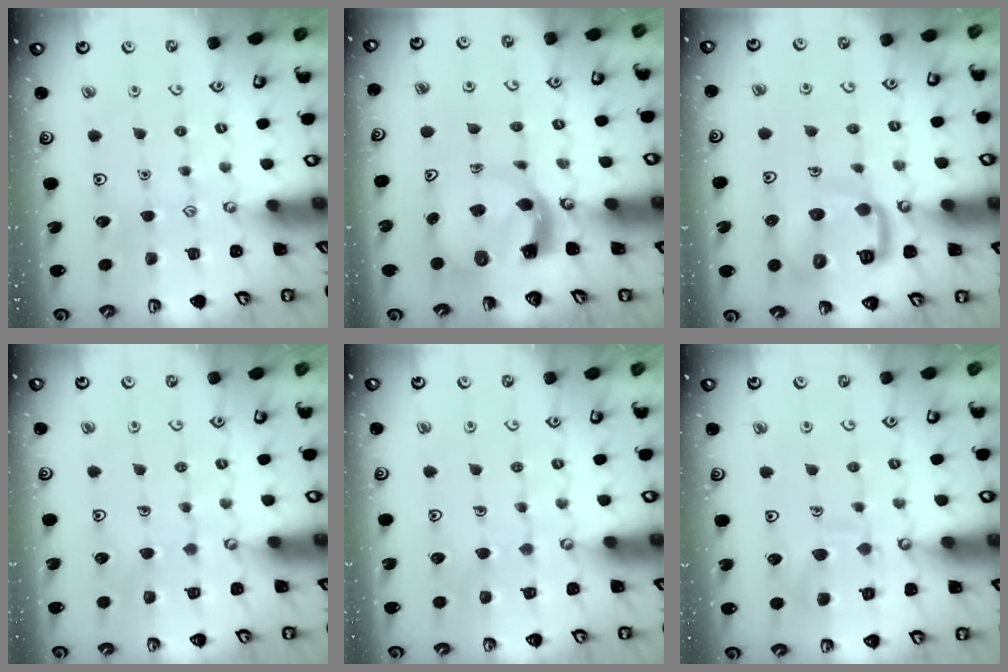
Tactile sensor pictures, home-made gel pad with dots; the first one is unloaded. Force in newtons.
{"total": 4.7, "press": 4.6, "slide": 0.7}
{"total": 11.8, "press": 11.7, "slide": 1.4}
{"total": 6.8, "press": 6.7, "slide": 0.6}
{"total": 6.8, "press": 6.7, "slide": 0.6}
{"total": 9.5, "press": 9.5, "slide": 0.9}